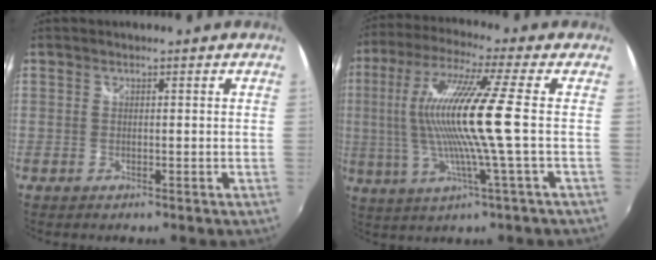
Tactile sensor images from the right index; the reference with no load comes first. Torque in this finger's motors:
{"motor_torque": [1.54, -0.26, 1.05, 0.21]}